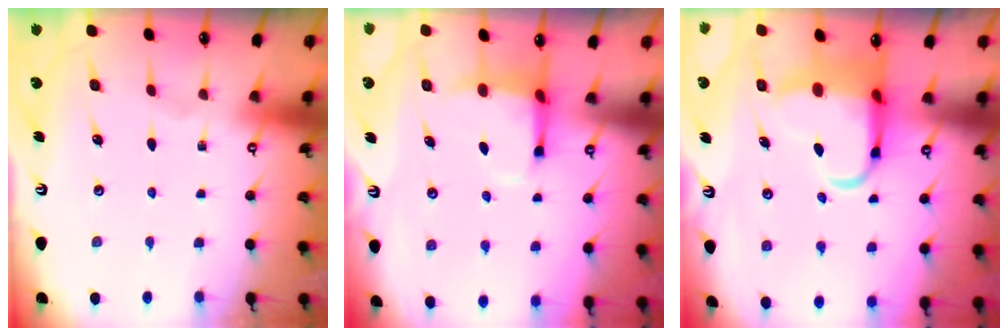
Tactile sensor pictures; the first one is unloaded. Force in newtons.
{"total": 3.9, "press": 3.7, "slide": 1.0}
{"total": 9.5, "press": 9.3, "slide": 1.7}